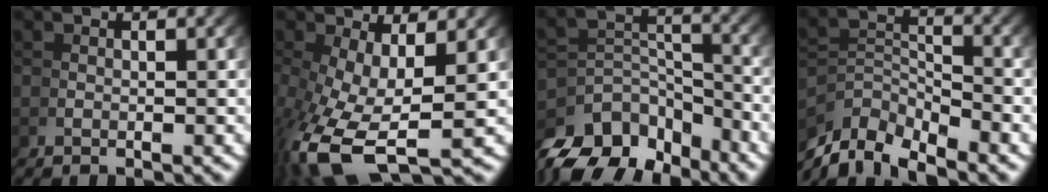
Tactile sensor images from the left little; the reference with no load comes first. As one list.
[{"total": 7.1, "force": [-2.4, 3.1, 5.9], "torque": [-0.152, -0.055, -0.007]}, {"total": 8.3, "force": [-5.1, 4.8, 4.5], "torque": [-0.083, -0.041, -0.069]}, {"total": 7.6, "force": [-4.7, 4.3, 4.2], "torque": [-0.077, -0.049, -0.060]}]